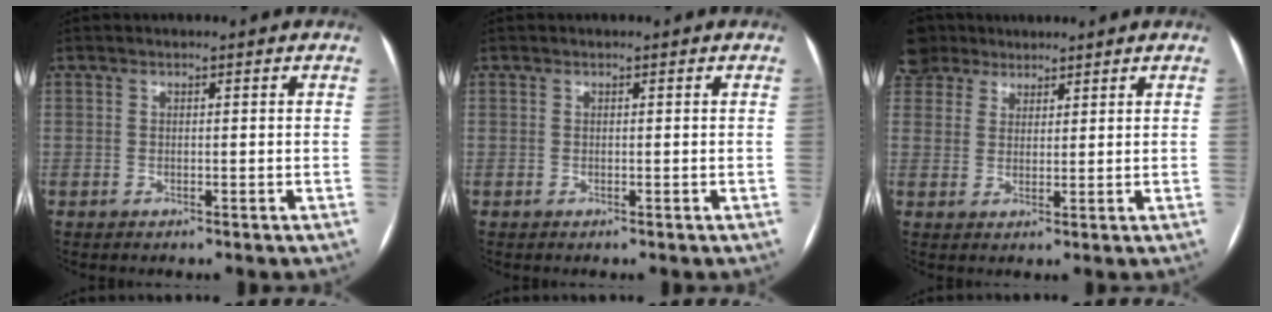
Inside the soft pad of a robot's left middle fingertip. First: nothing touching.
{"total": 0.0}
{"total": 5.2, "force": [4.4, 2.6, 0.0], "torque": [-0.004, 0.012, 0.093]}